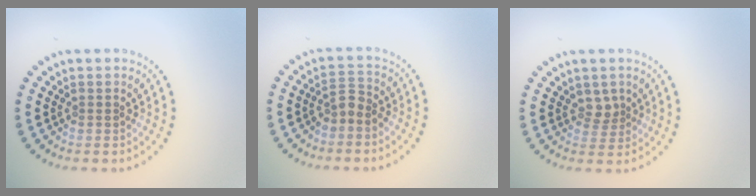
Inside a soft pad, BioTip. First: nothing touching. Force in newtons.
{"total": 1.8, "press": 1.4, "slide": 1.1}
{"total": 1.4, "press": 1.0, "slide": 0.9}